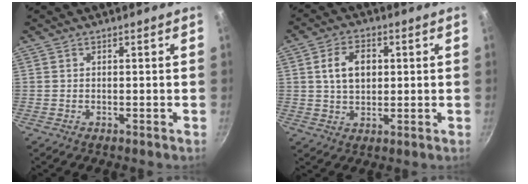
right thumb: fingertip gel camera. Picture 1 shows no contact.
{"total": 8.1, "force": [1.5, 5.5, 5.8], "torque": [-0.083, 0.004, 0.025]}